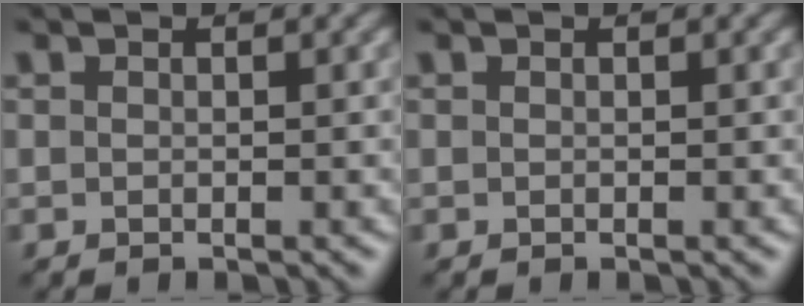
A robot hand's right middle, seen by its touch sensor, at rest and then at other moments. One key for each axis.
{"total": 0.0}